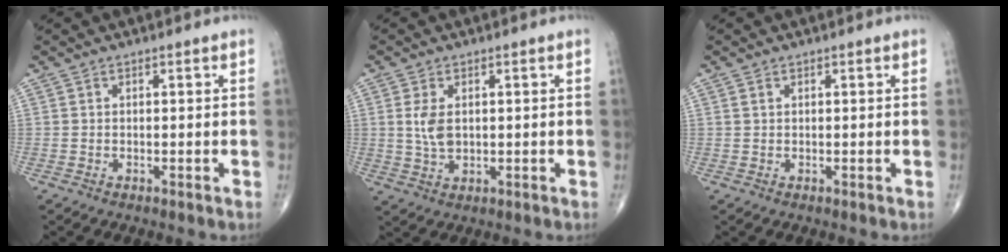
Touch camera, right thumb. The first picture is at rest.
{"total": 4.8, "force": [0.9, 2.9, 3.7], "torque": [-0.073, -0.006, 0.023]}
{"total": 0.6, "force": [0.3, 0.4, 0.3], "torque": [-0.007, 0.002, 0.007]}